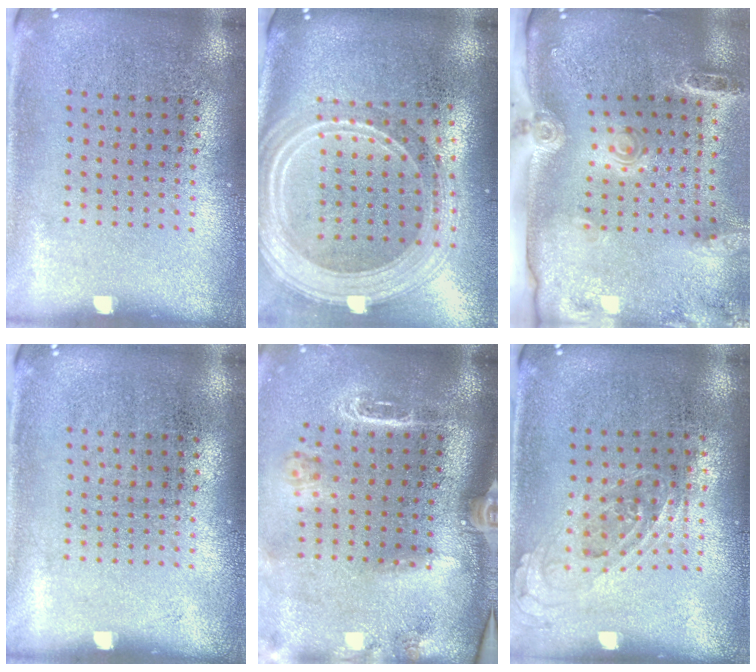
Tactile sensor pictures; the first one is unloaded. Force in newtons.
{"total": 2.8, "press": 2.4, "slide": 1.6}
{"total": 3.0, "press": 2.1, "slide": 2.2}
{"total": 0.0}
{"total": 2.6, "press": 2.0, "slide": 1.7}
{"total": 0.8, "press": 0.7, "slide": 0.4}